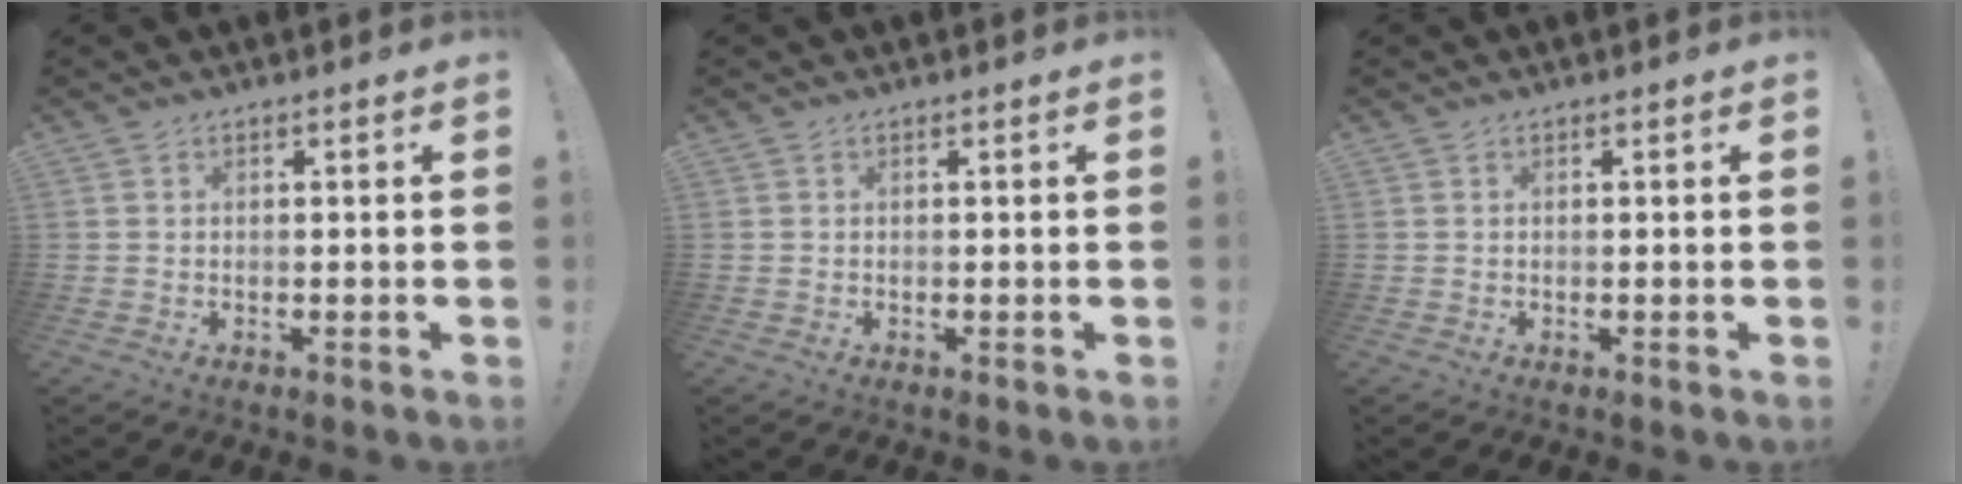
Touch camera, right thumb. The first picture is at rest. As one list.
[{"total": 0.0}, {"total": 0.0}]